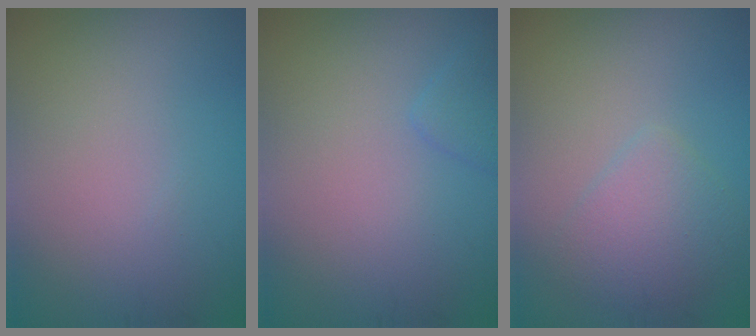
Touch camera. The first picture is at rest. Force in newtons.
{"total": 1.3, "press": 1.3, "slide": 0.0}
{"total": 3.0, "press": 3.0, "slide": 0.2}